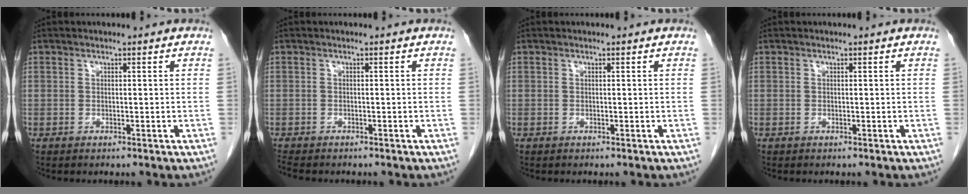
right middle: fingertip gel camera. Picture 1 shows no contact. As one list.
[{"total": 2.9, "force": [-2.6, 0.7, 1.2], "torque": [-0.028, -0.012, -0.039]}, {"total": 0.0}, {"total": 0.0}]